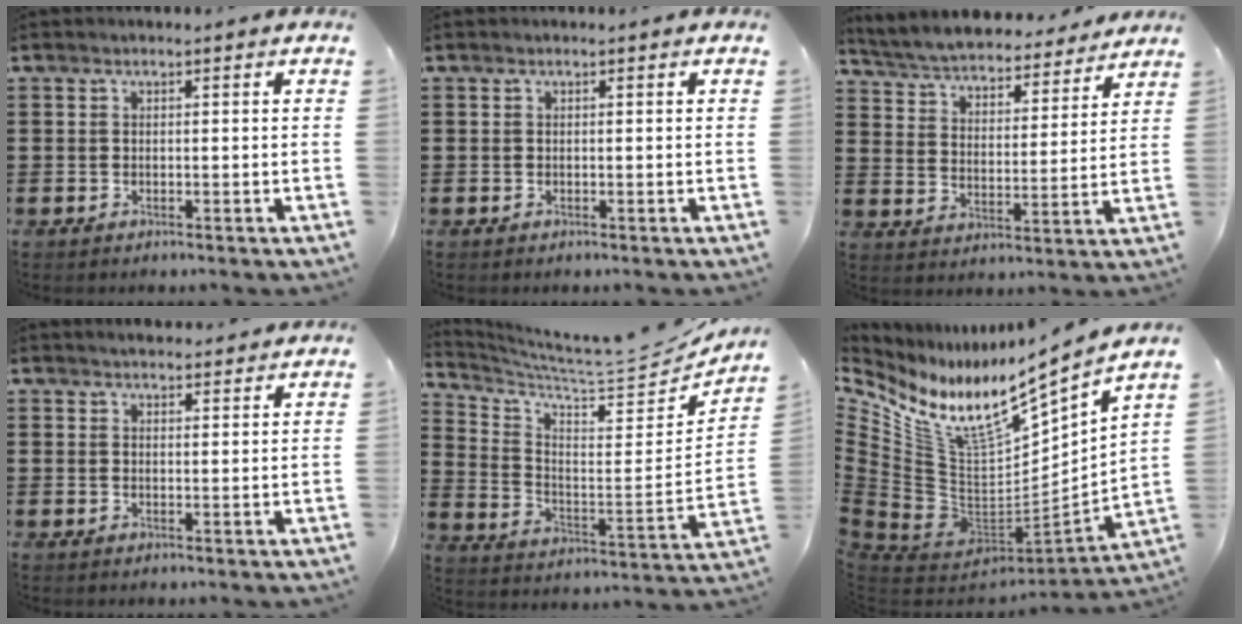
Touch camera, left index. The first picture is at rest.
{"total": 0.0}
{"total": 5.3, "force": [5.2, 0.1, 1.0], "torque": [-0.046, -0.040, 0.086]}
{"total": 1.8, "force": [1.8, 0.2, 0.0], "torque": [-0.004, 0.002, 0.035]}
{"total": 6.2, "force": [5.7, 0.7, 2.3], "torque": [-0.069, -0.058, 0.089]}
{"total": 12.0, "force": [6.7, 4.1, 9.0], "torque": [-0.182, -0.059, 0.105]}